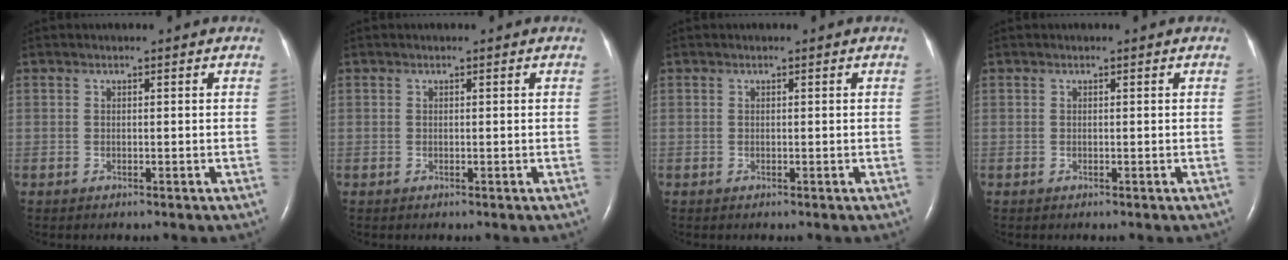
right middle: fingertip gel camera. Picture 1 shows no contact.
{"total": 0.0}
{"total": 0.0}
{"total": 0.0}